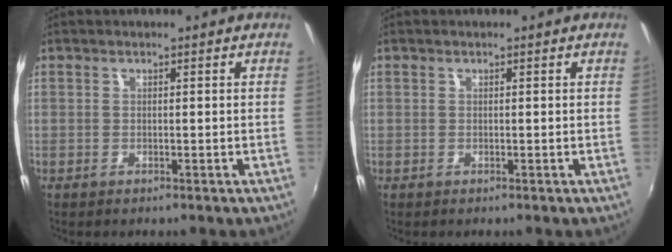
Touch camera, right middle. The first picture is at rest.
{"total": 0.0}